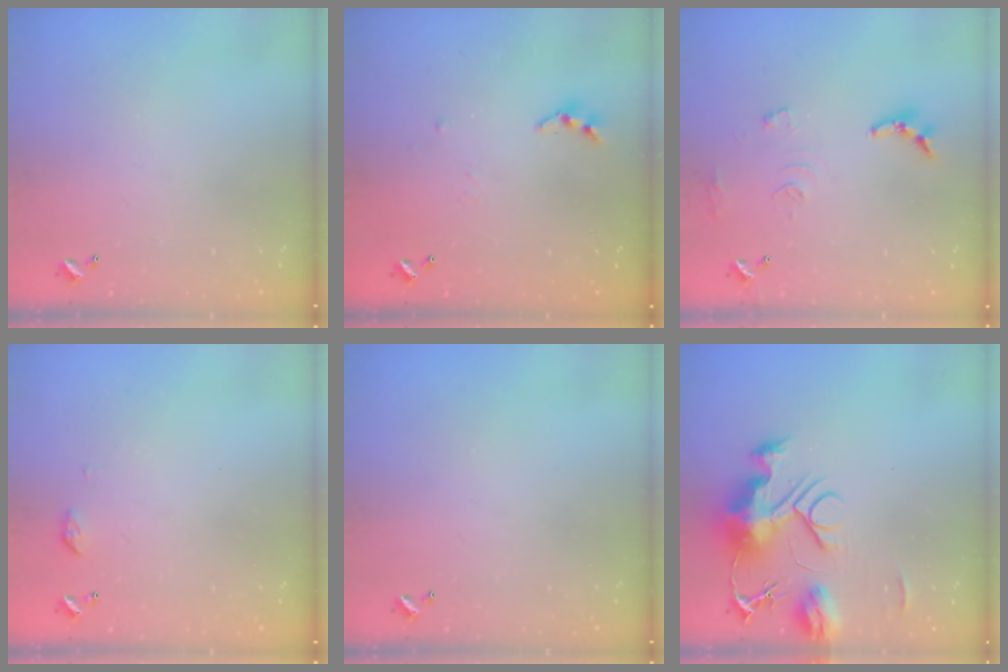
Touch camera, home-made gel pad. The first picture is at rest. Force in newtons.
{"total": 3.4, "press": 3.4, "slide": 0.4}
{"total": 10.1, "press": 10.0, "slide": 0.8}
{"total": 4.6, "press": 4.5, "slide": 0.6}
{"total": 0.0}
{"total": 12.6, "press": 12.6, "slide": 1.2}